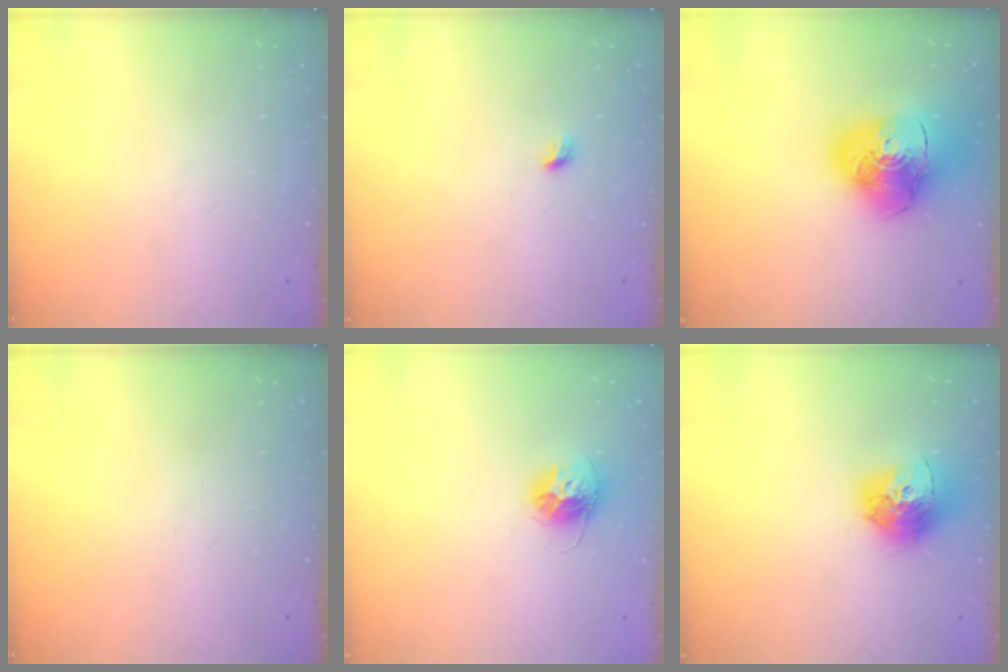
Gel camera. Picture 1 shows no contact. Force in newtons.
{"total": 3.7, "press": 3.6, "slide": 1.0}
{"total": 18.0, "press": 17.8, "slide": 2.4}
{"total": 0.0}
{"total": 11.4, "press": 11.3, "slide": 0.8}
{"total": 15.6, "press": 15.5, "slide": 1.5}